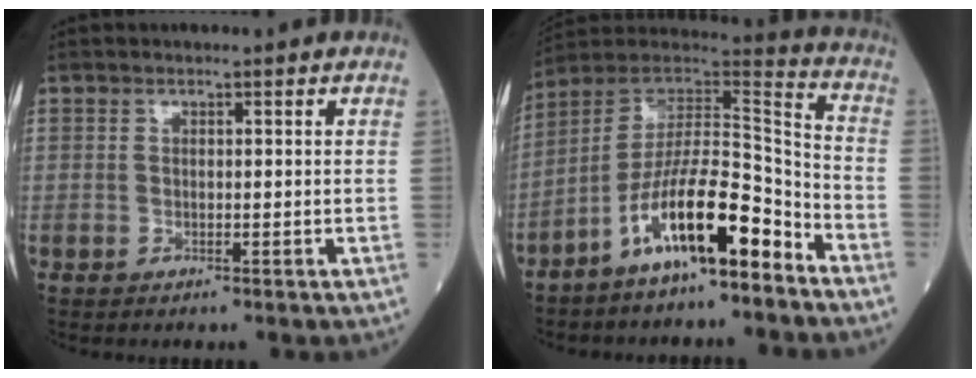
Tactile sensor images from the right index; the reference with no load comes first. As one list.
[{"total": 14.6, "force": [-8.7, 2.8, 11.4], "torque": [-0.203, 0.019, -0.155]}]